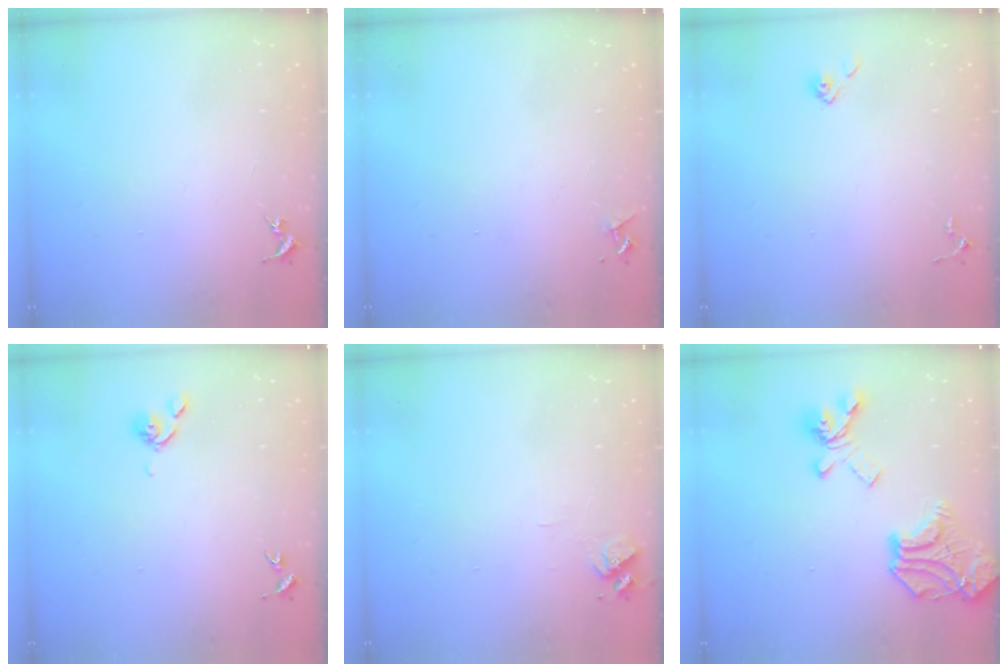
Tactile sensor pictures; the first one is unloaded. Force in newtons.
{"total": 4.2, "press": 4.2, "slide": 0.5}
{"total": 4.0, "press": 4.0, "slide": 0.4}
{"total": 6.4, "press": 6.2, "slide": 1.3}
{"total": 6.4, "press": 6.4, "slide": 0.8}
{"total": 21.3, "press": 21.2, "slide": 1.6}